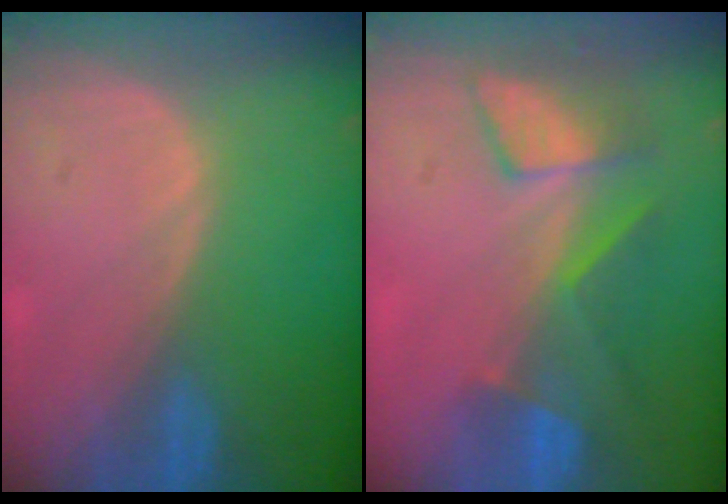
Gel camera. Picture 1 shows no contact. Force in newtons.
{"total": 8.1, "press": 7.0, "slide": 3.9}